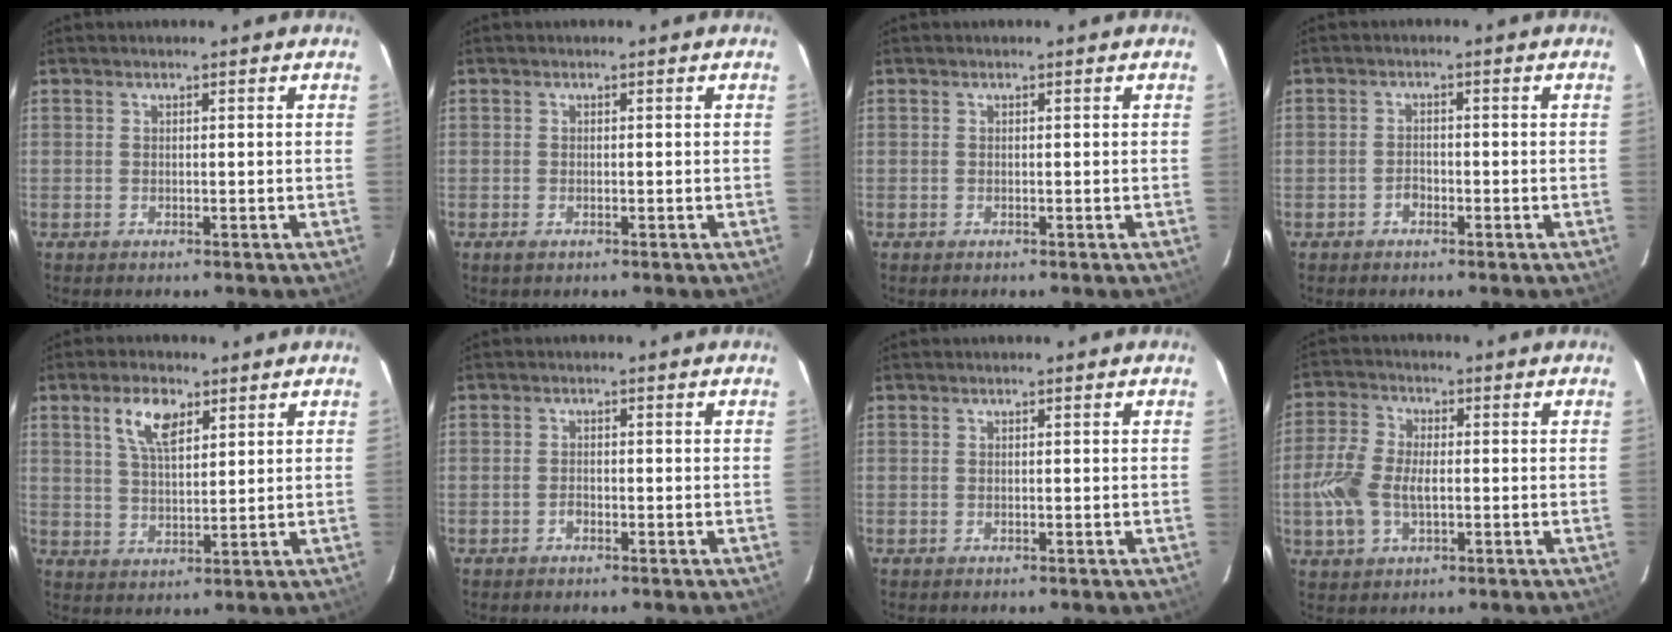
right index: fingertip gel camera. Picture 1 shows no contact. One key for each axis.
{"total": 1.1, "fx": -0.7, "fy": 0.5, "fz": 0.7, "tx": -0.013, "ty": -0.002, "tz": -0.014}
{"total": 0.0}
{"total": 1.8, "fx": -1.2, "fy": 1.2, "fz": 0.6, "tx": -0.013, "ty": 0.005, "tz": -0.020}
{"total": 7.0, "fx": 3.7, "fy": 3.1, "fz": 5.1, "tx": -0.096, "ty": 0.011, "tz": 0.071}
{"total": 1.1, "fx": -0.8, "fy": 0.6, "fz": 0.4, "tx": -0.010, "ty": 0.003, "tz": -0.015}
{"total": 0.0}
{"total": 9.5, "fx": -1.6, "fy": 5.8, "fz": 7.3, "tx": -0.166, "ty": 0.007, "tz": -0.028}